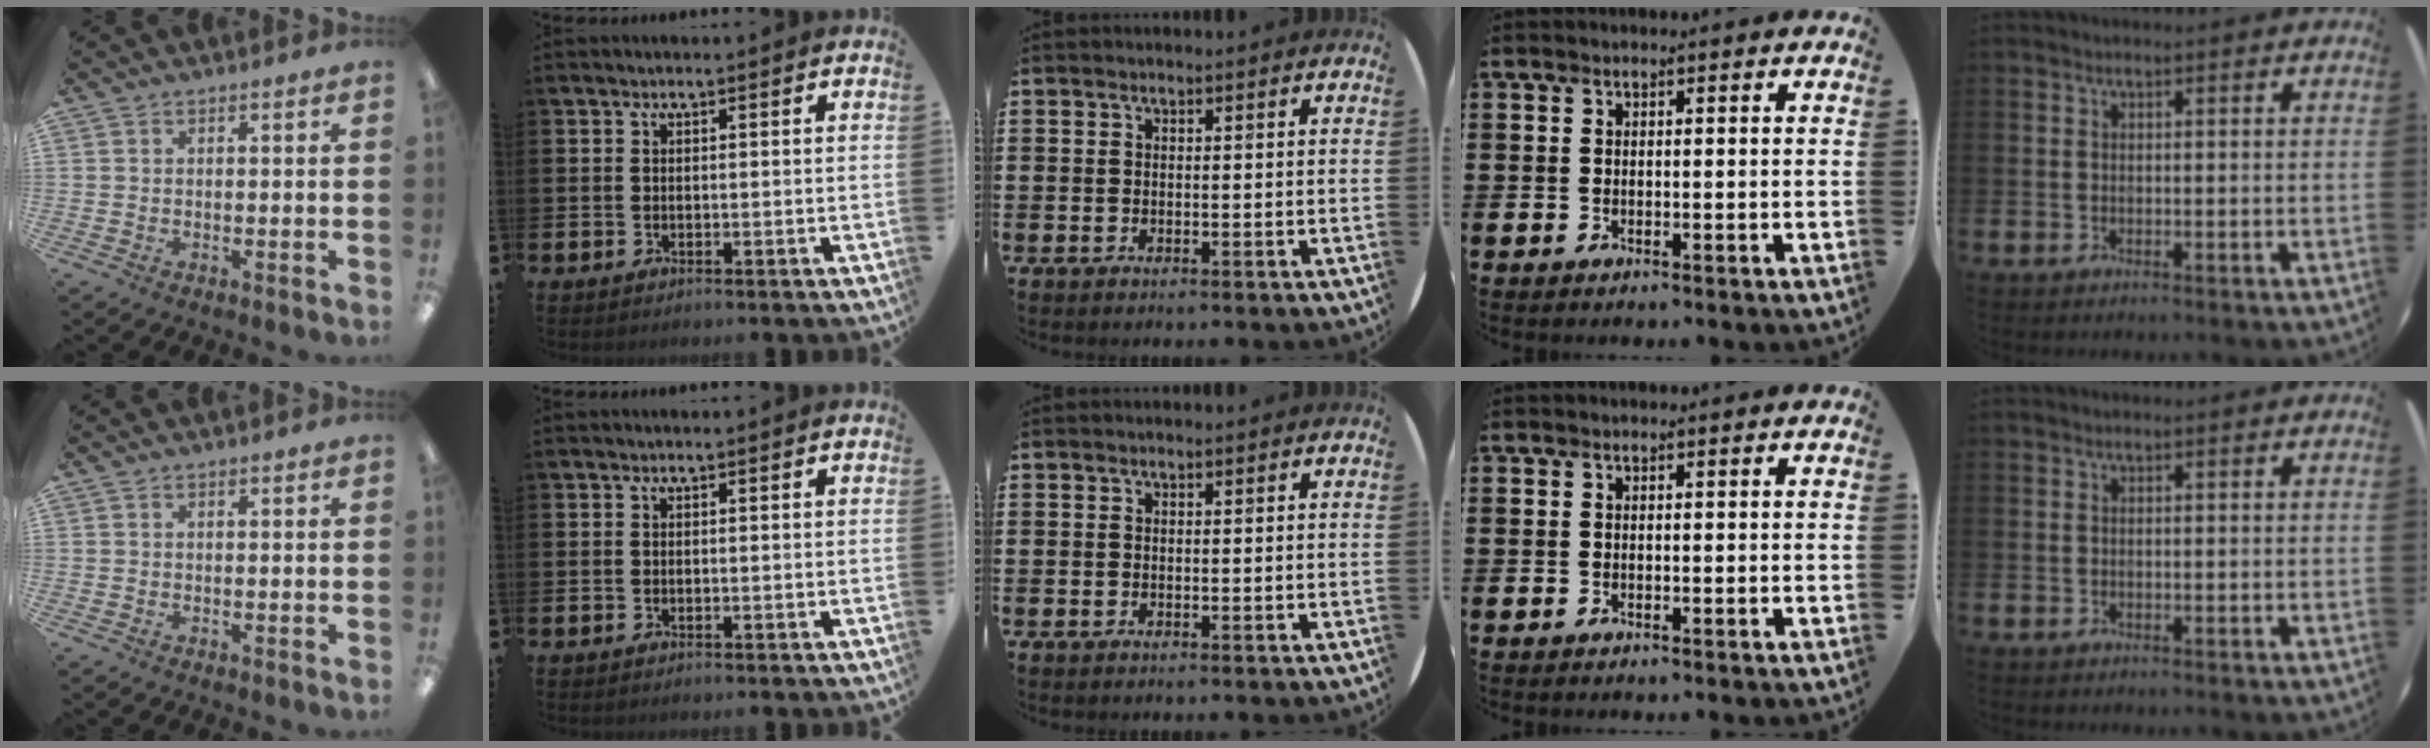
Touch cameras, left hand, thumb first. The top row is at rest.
{}